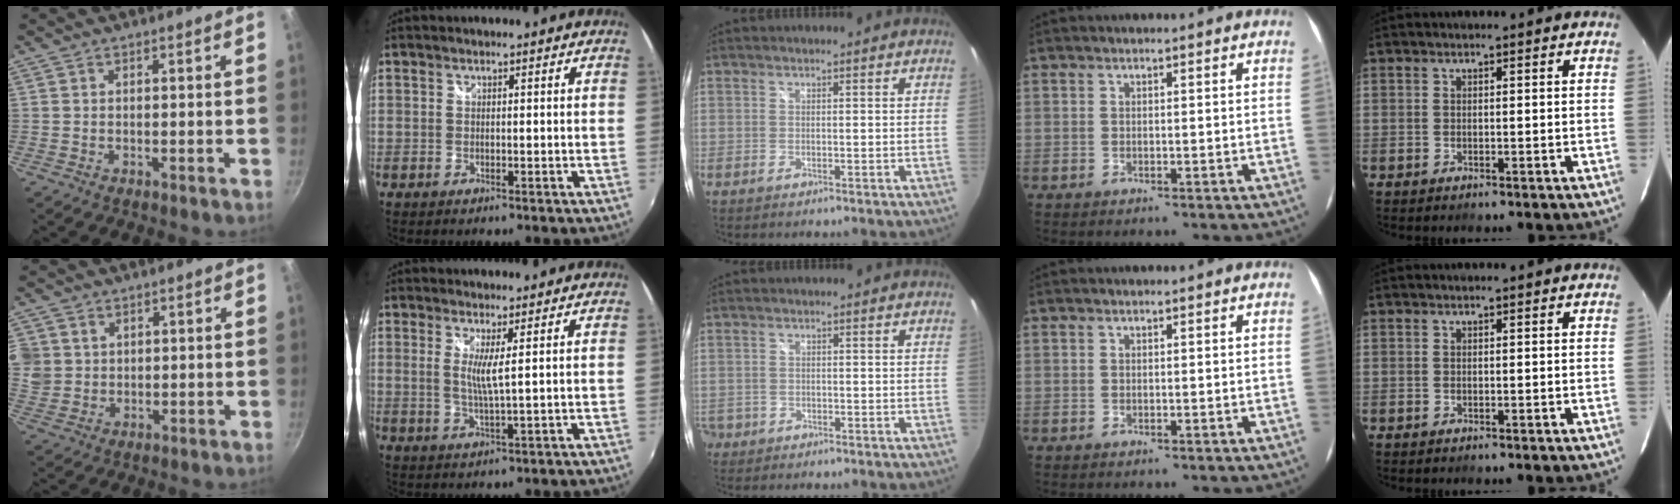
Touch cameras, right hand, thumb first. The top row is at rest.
{"thumb": {"total": 7.7, "force": [2.6, 6.9, 2.6], "torque": [-0.037, -0.001, 0.061]}, "index": {"total": 3.7, "force": [1.2, -0.3, 3.5], "torque": [-0.065, -0.011, 0.018]}, "middle": {"total": 3.3, "force": [-1.5, 2.8, 0.9], "torque": [-0.030, -0.002, -0.024]}}